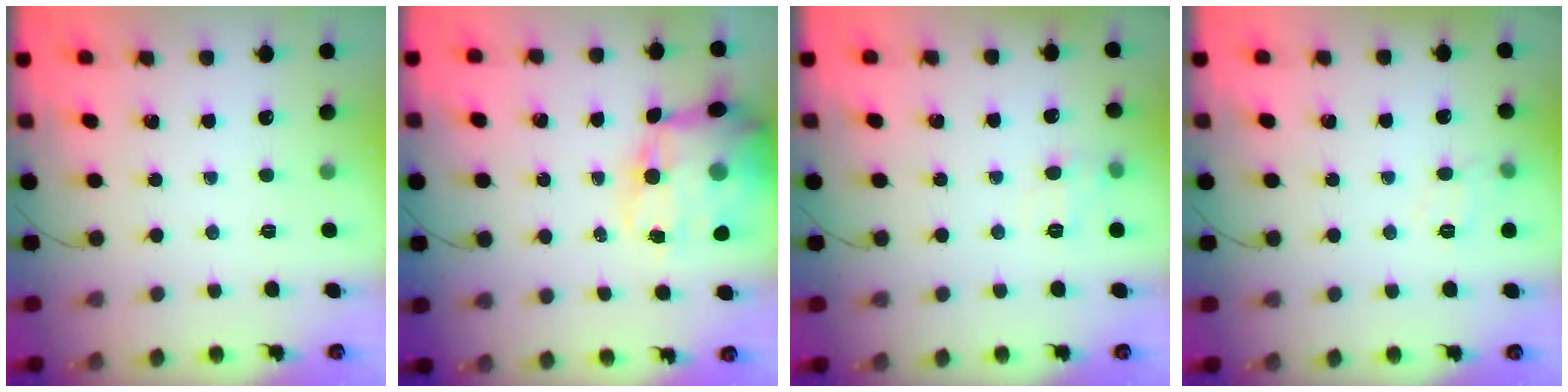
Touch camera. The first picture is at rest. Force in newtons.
{"total": 17.7, "press": 17.2, "slide": 4.2}
{"total": 7.8, "press": 7.6, "slide": 1.7}
{"total": 7.8, "press": 7.7, "slide": 1.3}